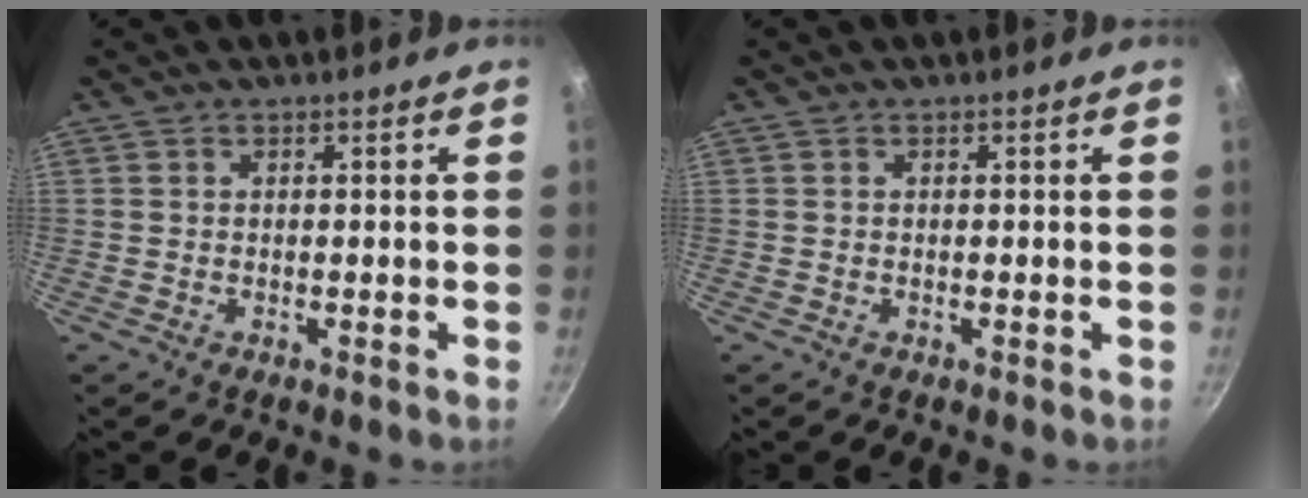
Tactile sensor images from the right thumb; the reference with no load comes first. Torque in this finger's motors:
{"motor_torque": [-0.02, 0.00, 0.00, 0.00, 0.00]}